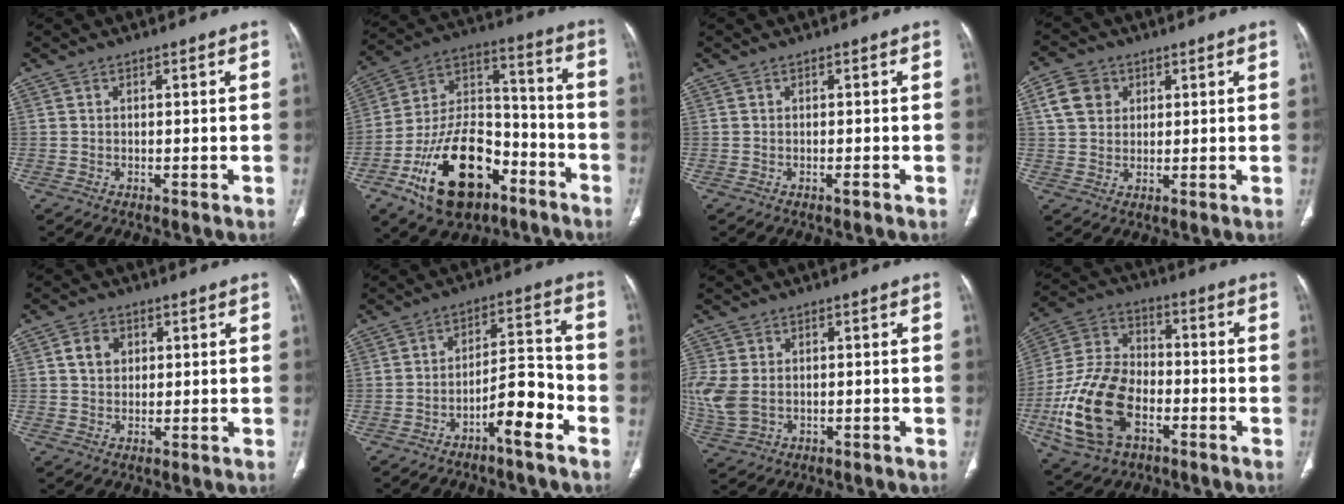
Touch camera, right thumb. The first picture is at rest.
{"total": 22.7, "force": [-11.5, 13.0, 14.7], "torque": [-0.227, 0.083, -0.190]}
{"total": 0.6, "force": [-0.3, 0.1, 0.5], "torque": [-0.010, 0.000, -0.005]}
{"total": 6.5, "force": [2.3, 5.3, 3.0], "torque": [-0.035, 0.001, 0.041]}
{"total": 4.3, "force": [1.3, 3.5, 2.1], "torque": [-0.018, 0.000, 0.021]}
{"total": 8.5, "force": [-4.8, 2.0, 6.7], "torque": [-0.103, 0.048, -0.076]}
{"total": 8.1, "force": [-0.4, 5.7, 5.8], "torque": [-0.153, 0.000, 0.004]}
{"total": 18.4, "force": [-6.5, 11.5, 12.8], "torque": [-0.253, 0.028, -0.120]}